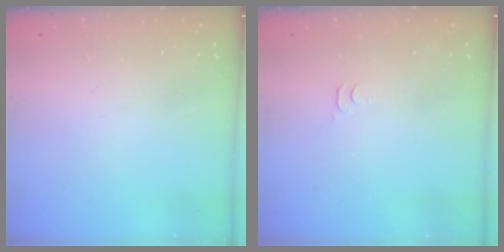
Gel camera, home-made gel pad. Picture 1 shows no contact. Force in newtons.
{"total": 2.8, "press": 2.7, "slide": 0.5}